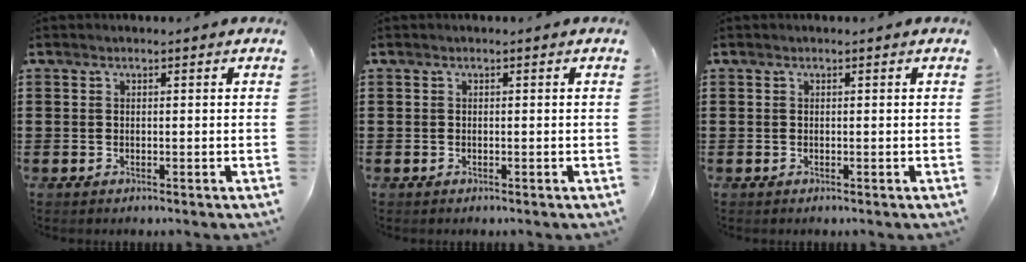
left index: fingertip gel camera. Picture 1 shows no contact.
{"total": 0.0}
{"total": 0.0}